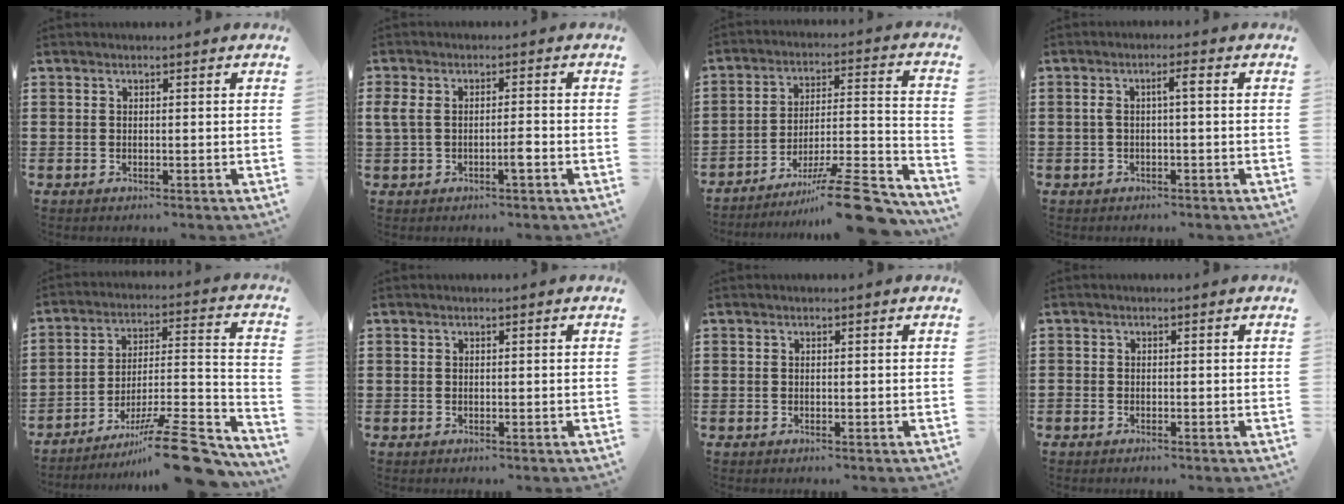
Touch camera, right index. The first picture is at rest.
{"total": 3.4, "force": [-0.8, 1.3, 3.1], "torque": [-0.063, 0.004, -0.017]}
{"total": 13.5, "force": [-10.4, 2.1, 8.3], "torque": [-0.100, 0.038, -0.185]}
{"total": 2.6, "force": [0.0, 0.3, 2.6], "torque": [-0.057, 0.001, -0.006]}
{"total": 14.5, "force": [-10.4, 3.1, 9.6], "torque": [-0.119, 0.046, -0.180]}
{"total": 0.0}
{"total": 0.0}
{"total": 0.6, "force": [-0.6, 0.2, 0.2], "torque": [-0.005, -0.002, -0.011]}